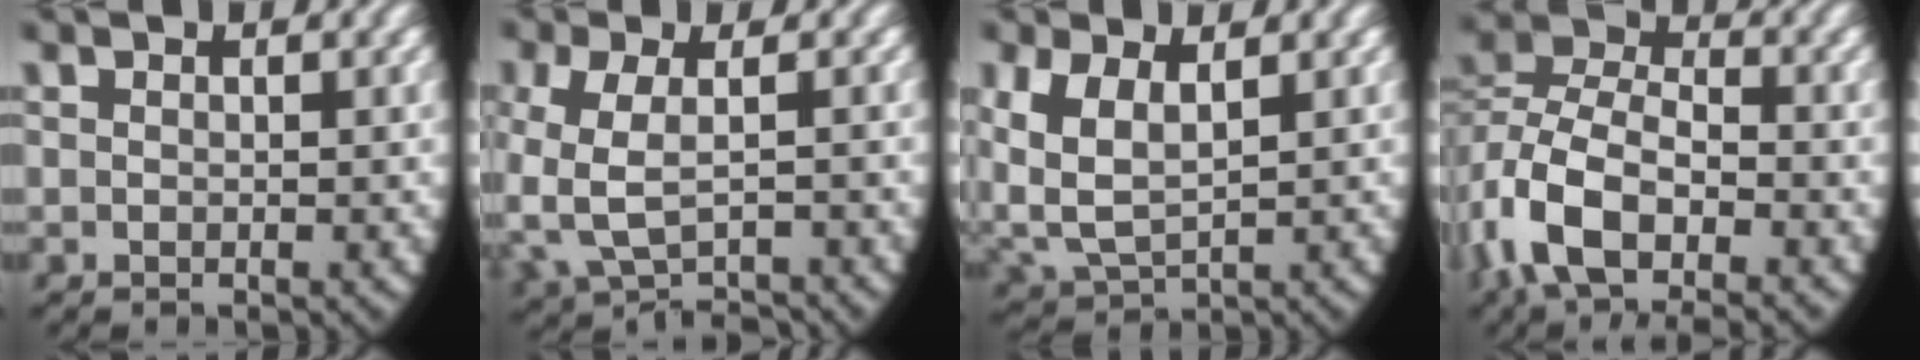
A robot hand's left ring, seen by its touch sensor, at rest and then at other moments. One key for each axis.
{"total": 4.9, "fx": -1.5, "fy": 3.1, "fz": 3.5, "tx": -0.090, "ty": -0.015, "tz": -0.014}
{"total": 6.7, "fx": 0.4, "fy": 5.5, "fz": 3.8, "tx": -0.130, "ty": -0.030, "tz": 0.025}
{"total": 10.0, "fx": -2.5, "fy": 7.4, "fz": 6.3, "tx": -0.140, "ty": -0.016, "tz": -0.045}